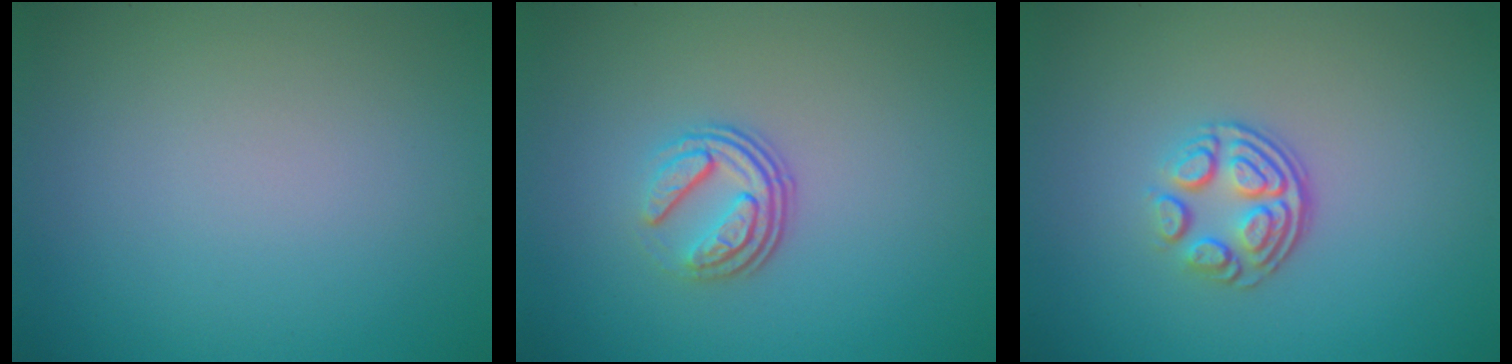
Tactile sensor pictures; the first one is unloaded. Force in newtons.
{"total": 3.7, "press": 2.5, "slide": 2.7}
{"total": 3.5, "press": 2.5, "slide": 2.4}